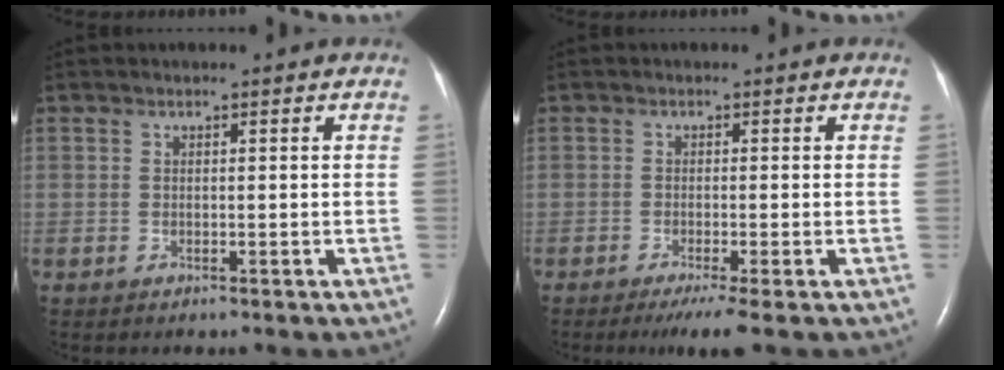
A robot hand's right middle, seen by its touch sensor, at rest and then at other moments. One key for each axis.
{"total": 3.8, "fx": -2.5, "fy": -0.3, "fz": 2.9, "tx": -0.044, "ty": -0.012, "tz": -0.045}